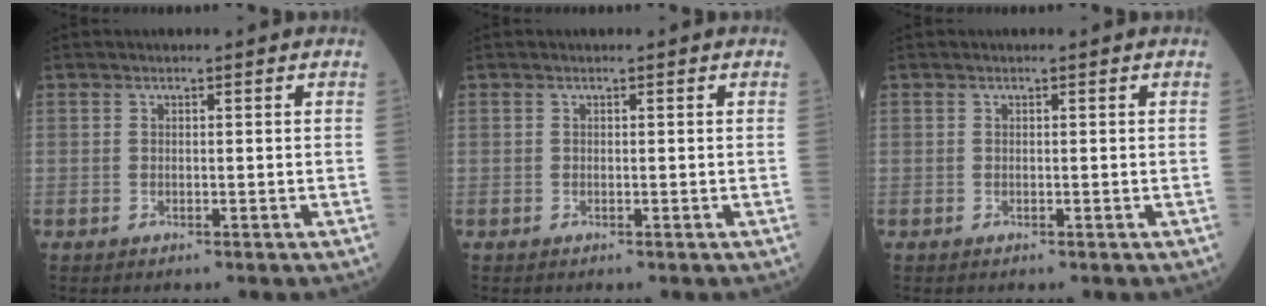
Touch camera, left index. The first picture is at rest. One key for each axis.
{"total": 0.0}
{"total": 0.0}